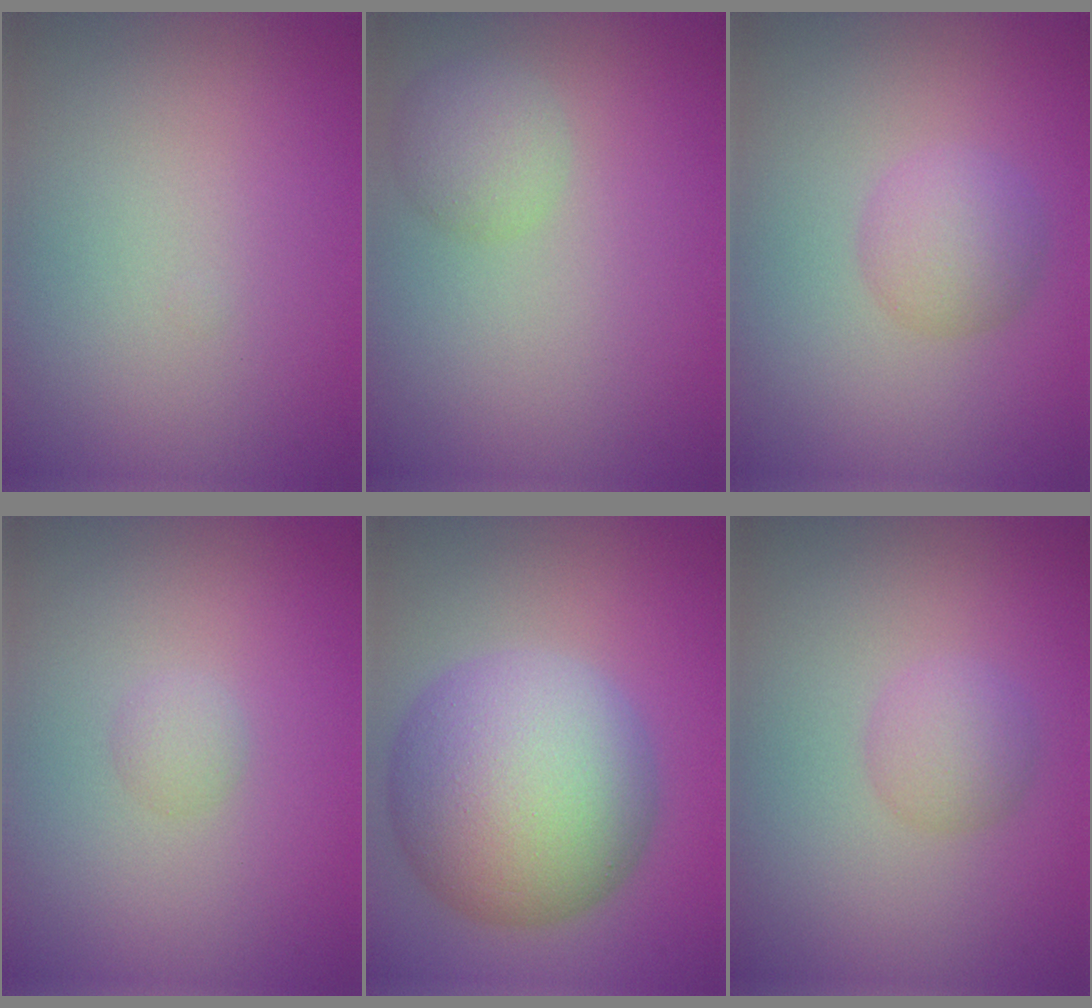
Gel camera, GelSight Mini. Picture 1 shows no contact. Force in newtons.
{"total": 2.5, "press": 2.5, "slide": 0.1}
{"total": 2.9, "press": 2.9, "slide": 0.0}
{"total": 1.0, "press": 1.0, "slide": 0.1}
{"total": 12.6, "press": 12.5, "slide": 0.4}
{"total": 2.1, "press": 2.1, "slide": 0.1}